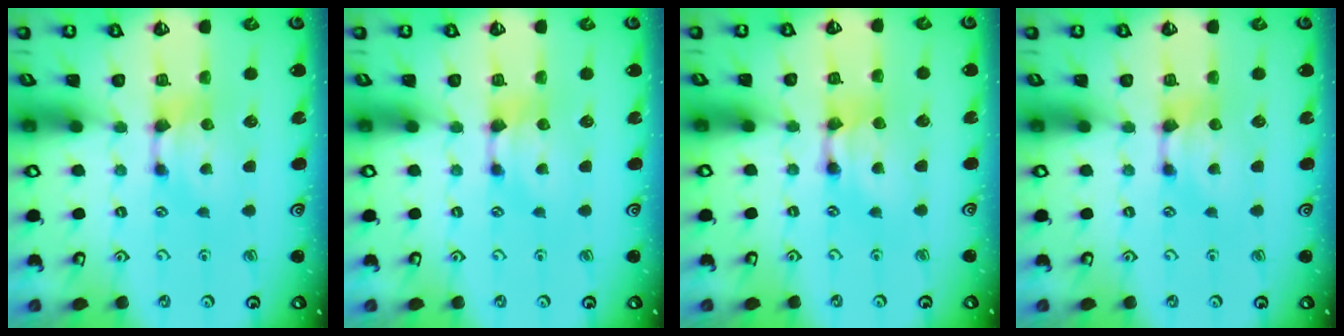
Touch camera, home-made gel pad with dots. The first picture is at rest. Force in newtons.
{"total": 0.0}
{"total": 2.0, "press": 2.0, "slide": 0.1}
{"total": 0.0}